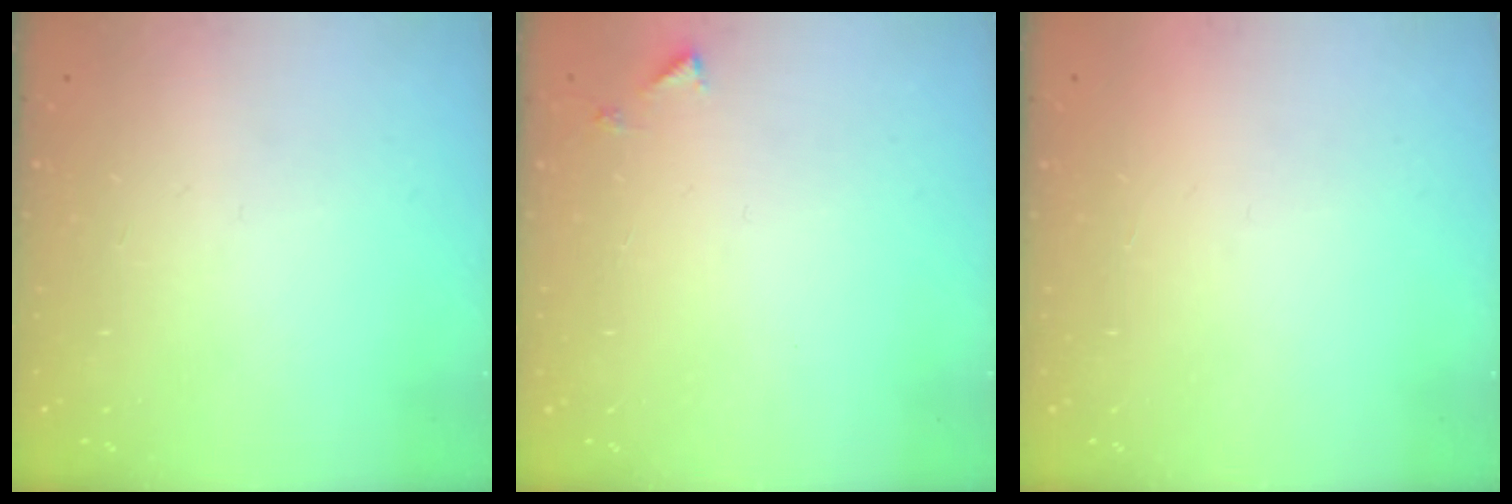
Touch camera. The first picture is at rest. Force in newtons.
{"total": 3.2, "press": 3.2, "slide": 0.3}
{"total": 1.5, "press": 1.5, "slide": 0.1}